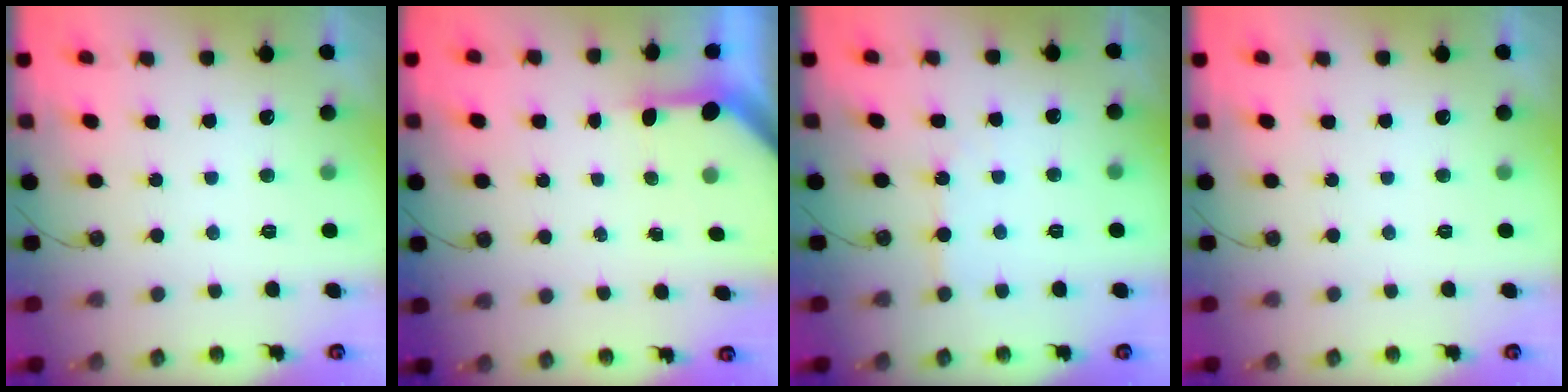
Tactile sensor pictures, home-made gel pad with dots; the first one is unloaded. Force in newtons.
{"total": 2.9, "press": 2.9, "slide": 0.2}
{"total": 4.0, "press": 3.9, "slide": 0.6}
{"total": 0.0}